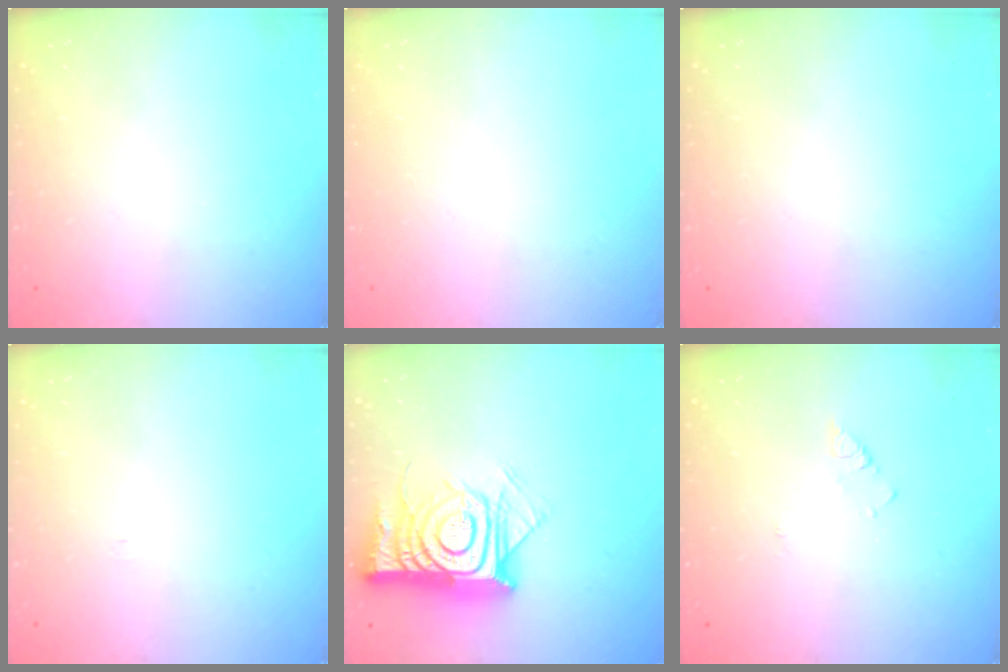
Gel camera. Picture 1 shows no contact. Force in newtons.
{"total": 1.5, "press": 1.5, "slide": 0.1}
{"total": 1.6, "press": 1.6, "slide": 0.1}
{"total": 3.5, "press": 3.5, "slide": 0.4}
{"total": 16.9, "press": 16.9, "slide": 1.2}
{"total": 3.1, "press": 3.1, "slide": 0.5}